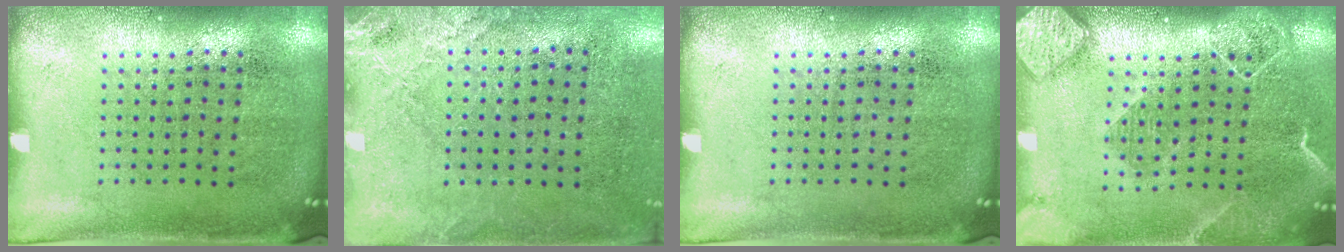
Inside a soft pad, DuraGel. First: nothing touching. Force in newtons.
{"total": 2.6, "press": 2.3, "slide": 1.1}
{"total": 0.0}
{"total": 2.2, "press": 1.9, "slide": 1.1}